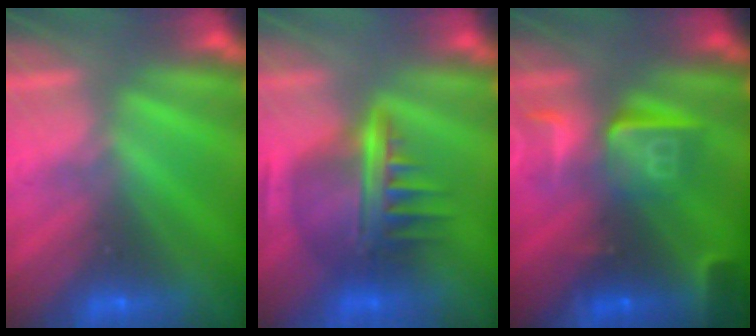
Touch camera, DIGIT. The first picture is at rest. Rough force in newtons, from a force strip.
{"total": 8.6}
{"total": 8.5}